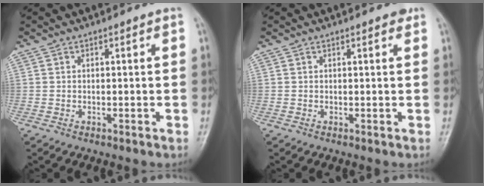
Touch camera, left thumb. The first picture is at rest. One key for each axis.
{"total": 1.2, "fx": 0.8, "fy": 0.5, "fz": 0.7, "tx": -0.008, "ty": -0.002, "tz": 0.007}